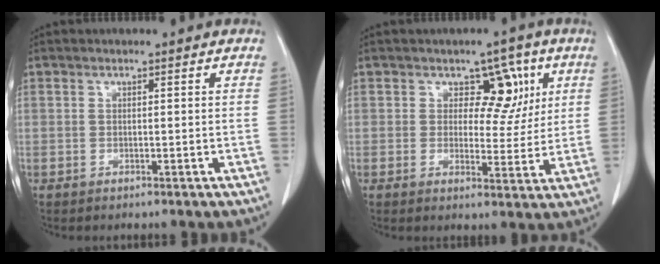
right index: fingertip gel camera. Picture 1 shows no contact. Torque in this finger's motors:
{"motor_torque": [0.03, 0.06, 0.04, 0.00]}